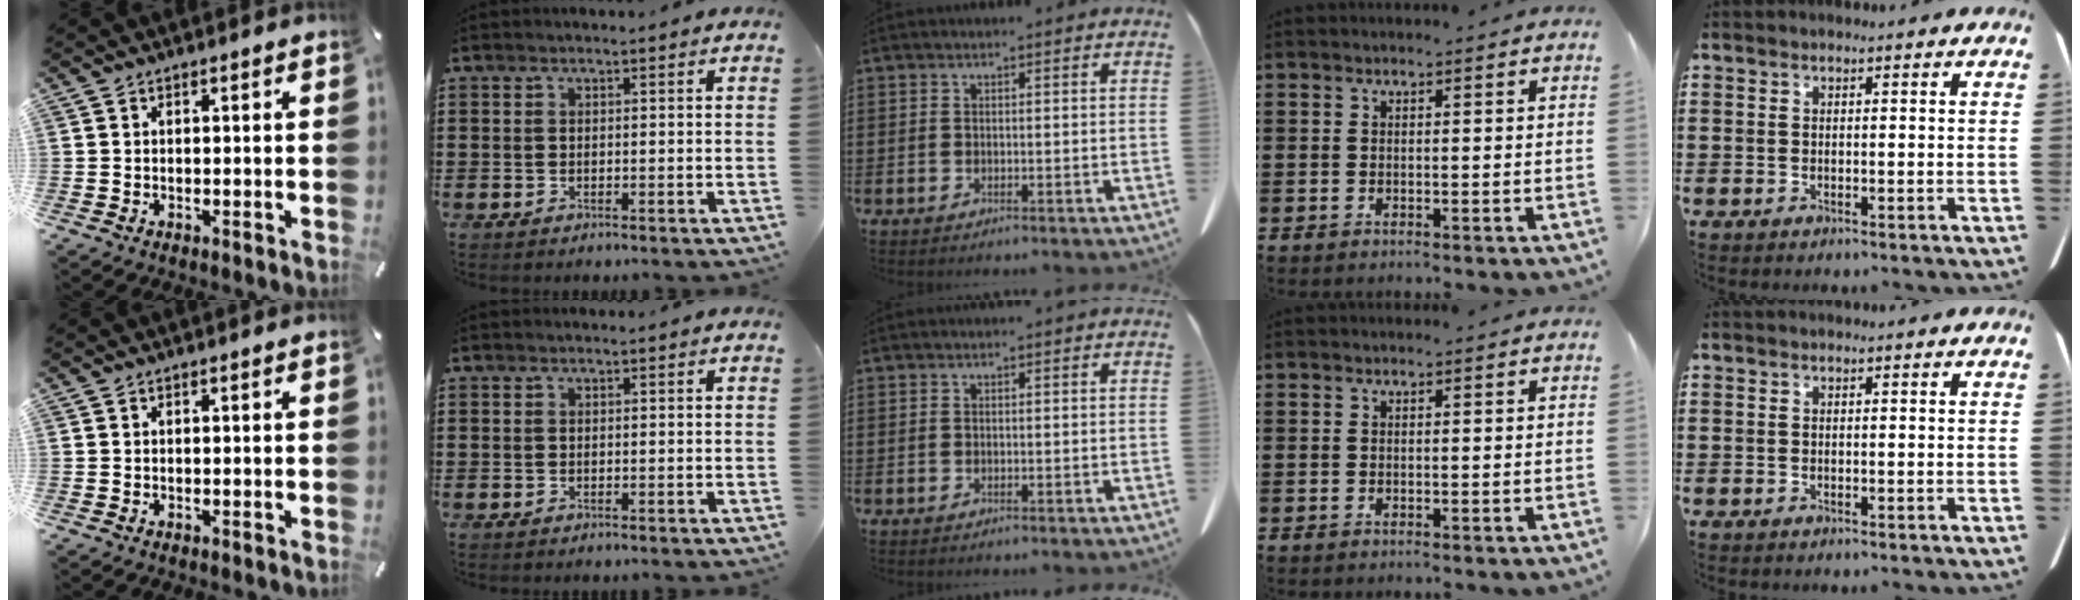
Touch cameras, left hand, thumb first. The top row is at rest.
{}